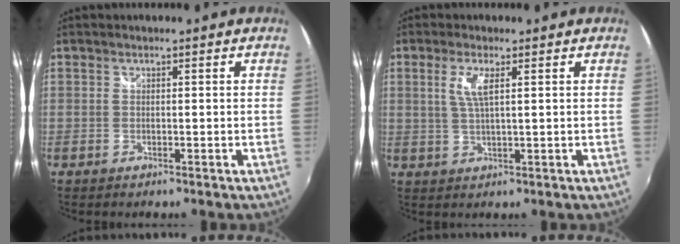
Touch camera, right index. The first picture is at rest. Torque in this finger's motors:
{"motor_torque": [0.14, 0.00, 0.18, 0.08]}